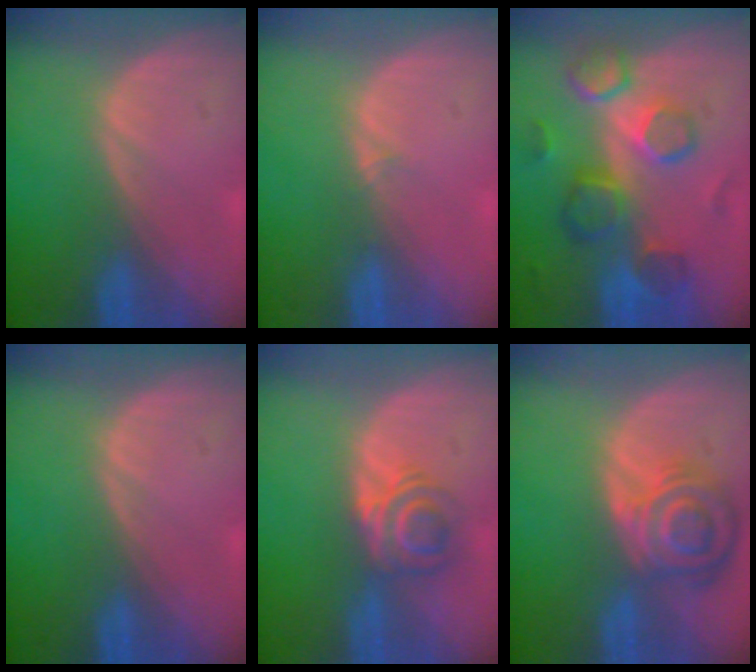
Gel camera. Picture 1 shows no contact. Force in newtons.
{"total": 0.9, "press": 0.5, "slide": 0.7}
{"total": 9.3, "press": 8.7, "slide": 3.2}
{"total": 0.0}
{"total": 5.9, "press": 4.8, "slide": 3.3}
{"total": 8.4, "press": 7.4, "slide": 3.8}